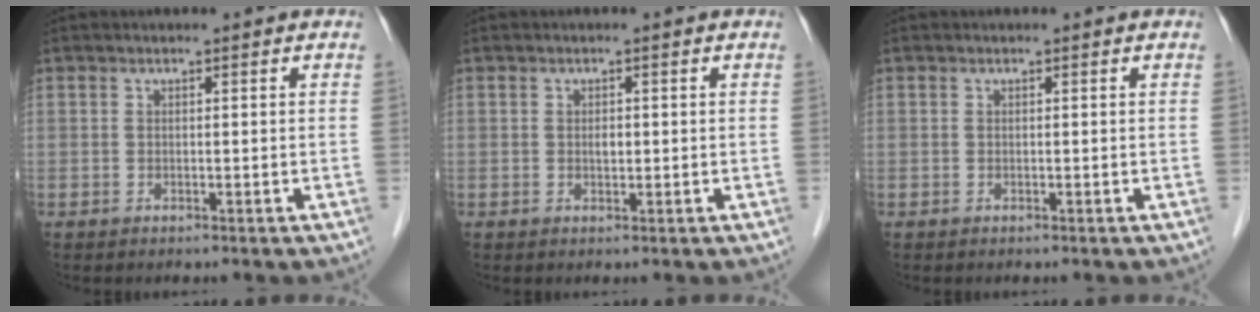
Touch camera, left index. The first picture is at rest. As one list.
[{"total": 1.1, "force": [0.1, 0.6, 1.0], "torque": [-0.018, 0.001, 0.003]}, {"total": 0.0}]